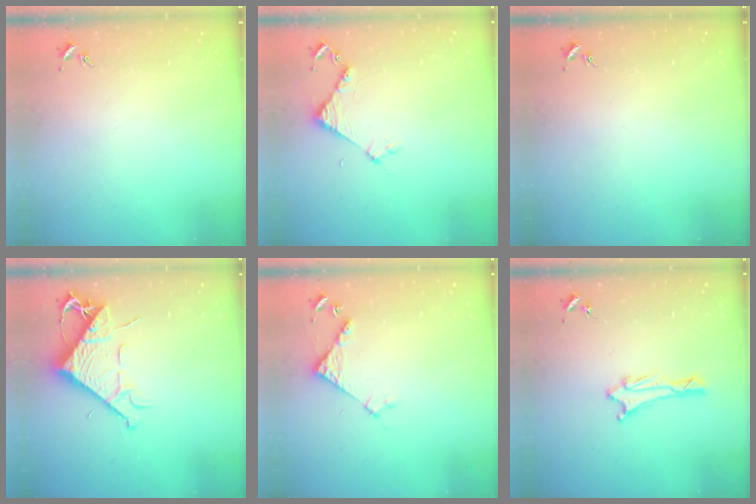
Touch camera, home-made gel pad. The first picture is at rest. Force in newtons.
{"total": 3.8, "press": 3.8, "slide": 0.3}
{"total": 0.0}
{"total": 8.2, "press": 8.1, "slide": 1.1}
{"total": 4.0, "press": 4.0, "slide": 0.3}
{"total": 1.3, "press": 1.3, "slide": 0.1}